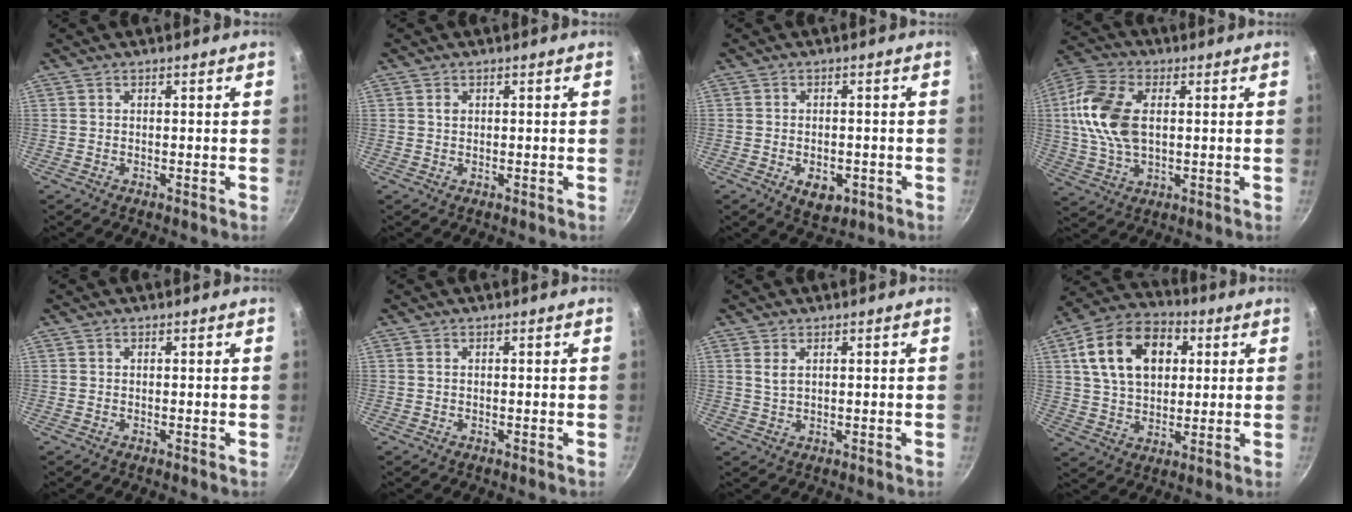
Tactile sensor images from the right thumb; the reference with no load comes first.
{"total": 1.1, "force": [0.3, 0.8, 0.6], "torque": [-0.008, 0.000, 0.004]}
{"total": 5.6, "force": [-2.1, 3.5, 3.9], "torque": [-0.044, 0.005, -0.021]}
{"total": 14.0, "force": [1.7, 8.4, 11.0], "torque": [-0.209, 0.008, 0.025]}
{"total": 0.0}
{"total": 0.0}
{"total": 2.1, "force": [0.9, 1.1, 1.6], "torque": [-0.030, -0.006, 0.019]}
{"total": 17.3, "force": [4.8, 11.8, 11.7], "torque": [-0.177, 0.009, 0.072]}